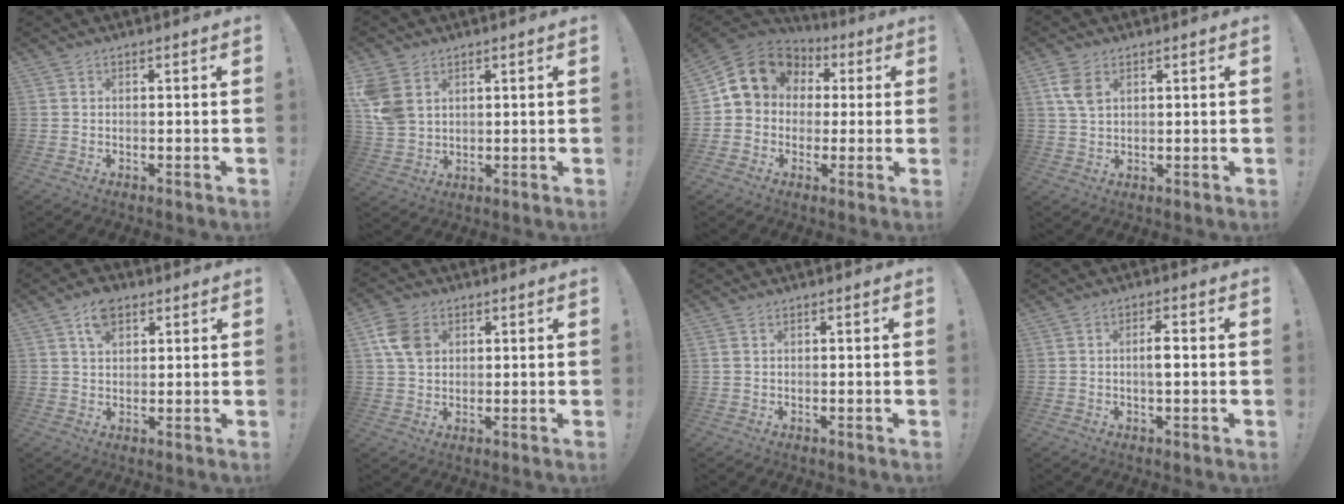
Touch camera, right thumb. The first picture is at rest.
{"total": 8.4, "force": [3.6, 6.0, 4.7], "torque": [-0.105, -0.007, 0.073]}
{"total": 13.0, "force": [3.4, 10.9, 6.2], "torque": [-0.082, 0.002, 0.070]}
{"total": 5.8, "force": [2.4, 3.5, 4.0], "torque": [-0.075, -0.005, 0.044]}
{"total": 6.7, "force": [3.7, 4.2, 3.7], "torque": [-0.056, -0.007, 0.066]}
{"total": 9.0, "force": [2.8, 6.8, 5.1], "torque": [-0.082, 0.003, 0.055]}
{"total": 1.0, "force": [0.5, 0.7, 0.6], "torque": [-0.020, 0.005, 0.011]}
{"total": 3.4, "force": [0.1, 1.1, 3.2], "torque": [-0.052, 0.004, -0.003]}